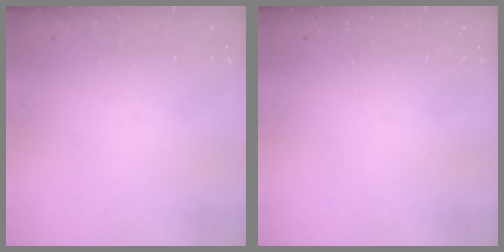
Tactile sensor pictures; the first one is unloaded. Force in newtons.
{"total": 0.0}